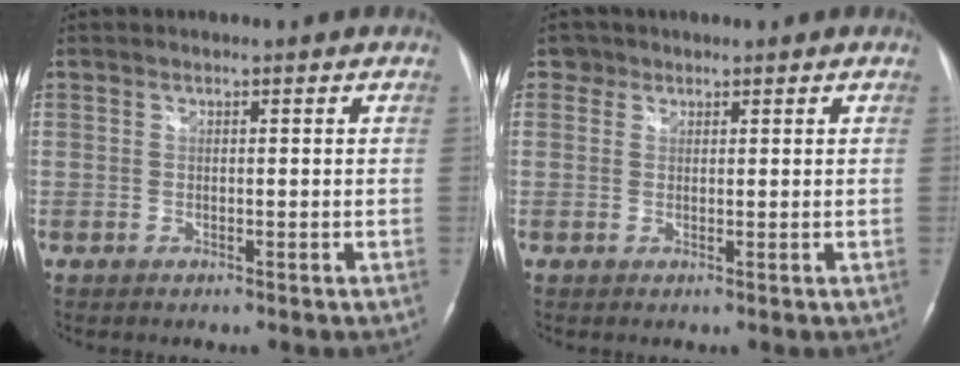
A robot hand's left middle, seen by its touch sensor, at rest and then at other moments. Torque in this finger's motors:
{"motor_torque": [-0.19, 0.06, -0.12, -0.02]}